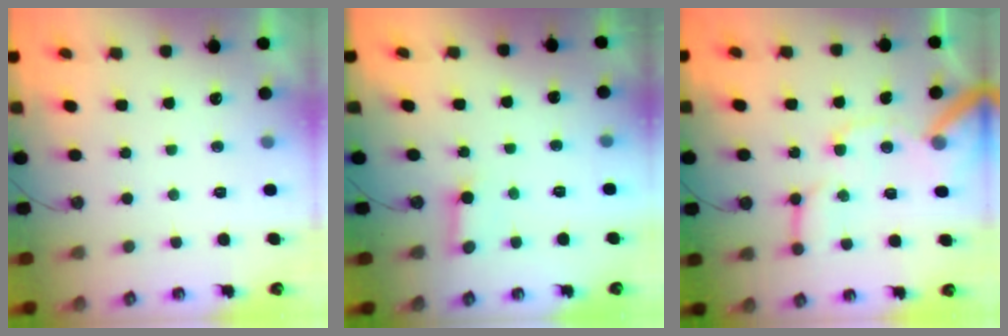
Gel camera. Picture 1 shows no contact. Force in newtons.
{"total": 2.9, "press": 2.9, "slide": 0.4}
{"total": 14.7, "press": 14.5, "slide": 1.9}